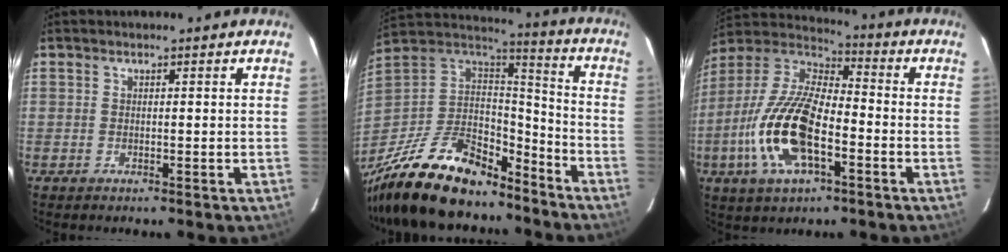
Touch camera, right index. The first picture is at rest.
{"total": 28.6, "force": [-21.4, 11.4, 15.3], "torque": [-0.322, -0.016, -0.352]}
{"total": 18.4, "force": [-6.0, 7.6, 15.6], "torque": [-0.331, -0.007, -0.119]}